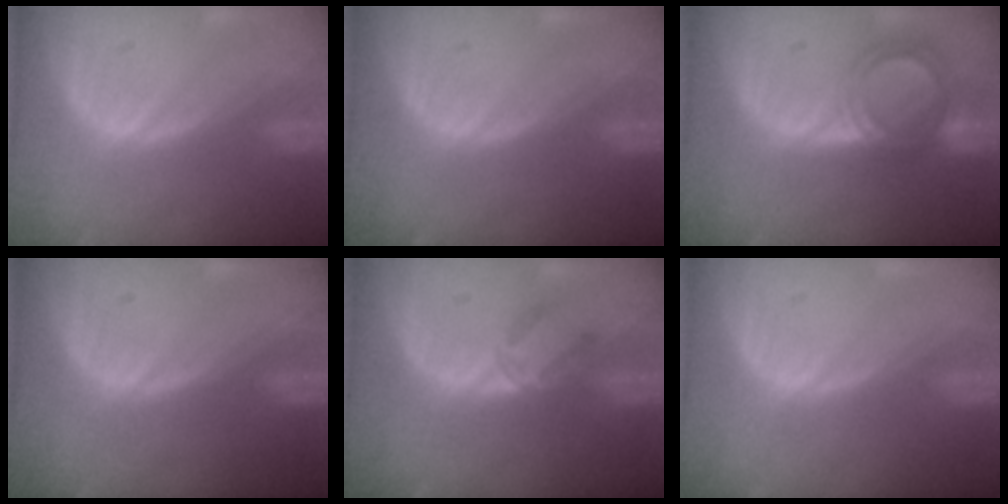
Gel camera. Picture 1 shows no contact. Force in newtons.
{"total": 0.0}
{"total": 6.0, "press": 5.6, "slide": 2.0}
{"total": 0.0}
{"total": 2.7, "press": 2.5, "slide": 1.0}
{"total": 0.0}